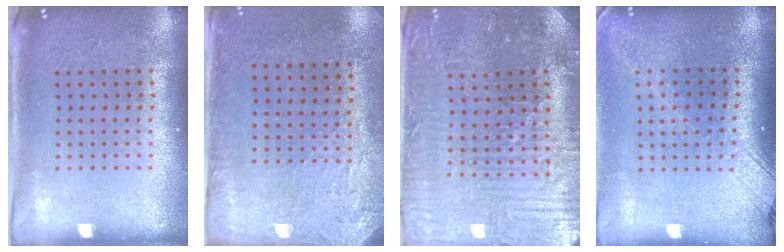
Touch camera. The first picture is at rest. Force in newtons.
{"total": 2.8, "press": 2.3, "slide": 1.6}
{"total": 3.7, "press": 3.7, "slide": 0.4}
{"total": 2.1, "press": 1.6, "slide": 1.4}